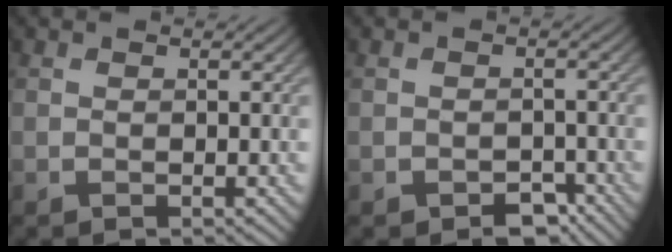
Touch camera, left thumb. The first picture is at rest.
{"total": 2.8, "force": [-1.9, 1.6, 1.3], "torque": [-0.017, -0.006, -0.027]}